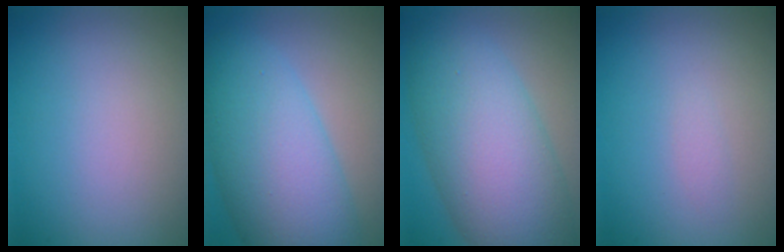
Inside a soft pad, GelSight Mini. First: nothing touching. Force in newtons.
{"total": 9.9, "press": 9.9, "slide": 0.2}
{"total": 10.4, "press": 10.4, "slide": 0.3}
{"total": 0.5, "press": 0.5, "slide": 0.0}